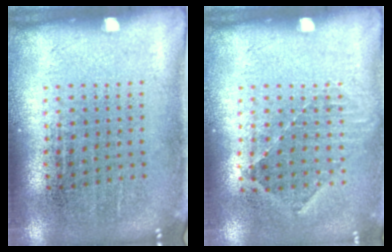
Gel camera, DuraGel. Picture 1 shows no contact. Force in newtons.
{"total": 0.8, "press": 0.8, "slide": 0.2}